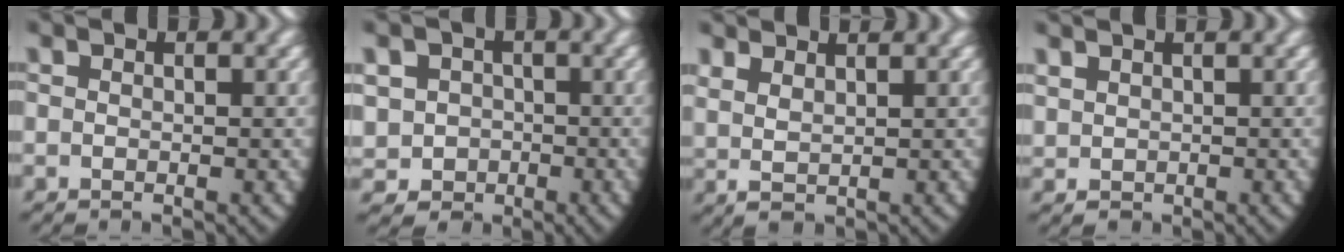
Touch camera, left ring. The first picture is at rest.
{"total": 8.5, "force": [-1.2, 8.0, 2.8], "torque": [-0.068, -0.032, -0.016]}
{"total": 2.8, "force": [1.8, 1.5, 1.5], "torque": [-0.036, -0.005, 0.042]}
{"total": 1.2, "force": [0.7, 0.9, 0.3], "torque": [-0.020, -0.010, 0.029]}